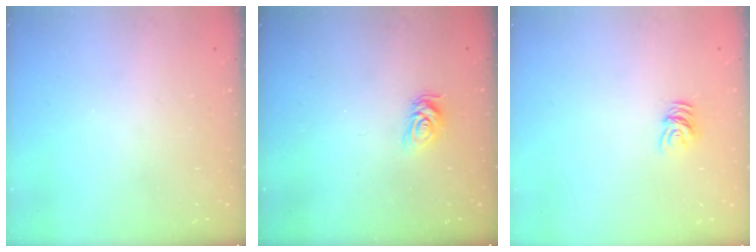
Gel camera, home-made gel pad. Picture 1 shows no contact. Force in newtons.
{"total": 7.2, "press": 7.1, "slide": 0.7}
{"total": 5.0, "press": 4.9, "slide": 0.2}